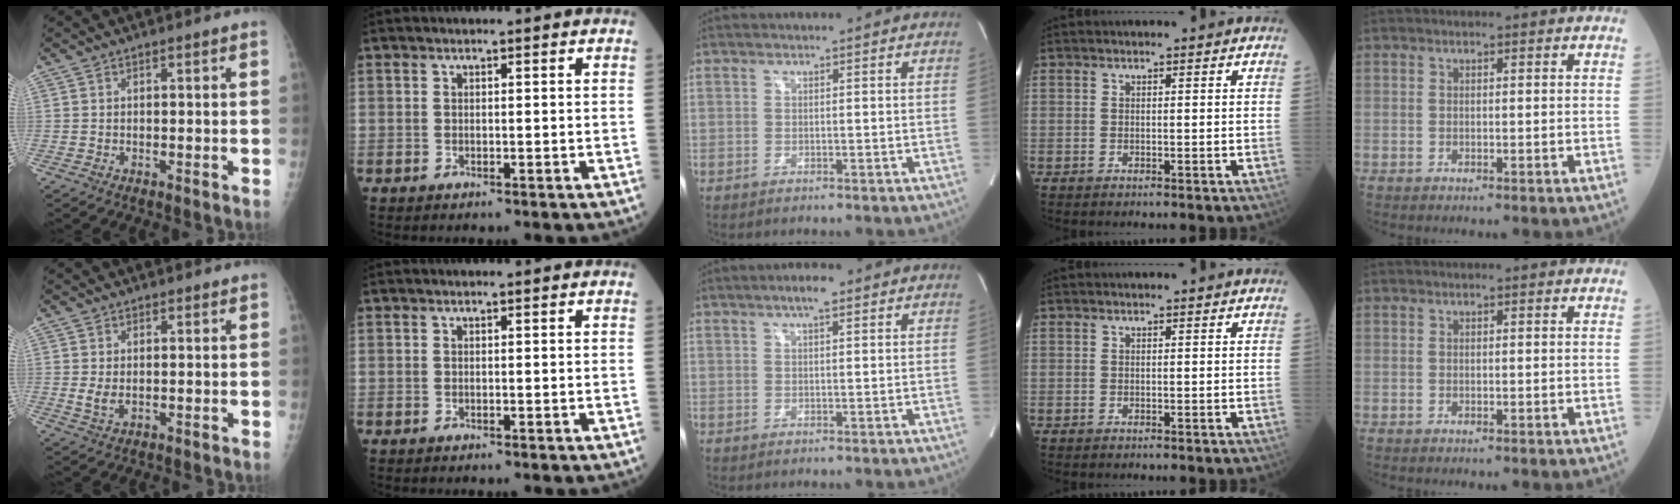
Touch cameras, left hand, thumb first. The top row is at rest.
{"thumb": {"total": 2.6, "force": [0.6, 1.7, 1.8], "torque": [-0.031, -0.008, 0.015]}, "middle": {"total": 2.9, "force": [1.7, 0.5, 2.2], "torque": [-0.042, 0.008, 0.028]}}